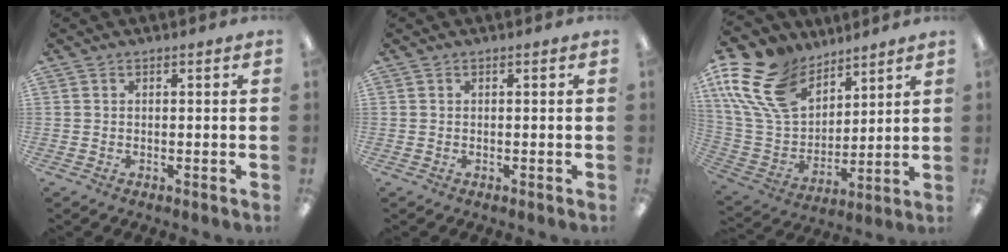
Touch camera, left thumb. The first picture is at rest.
{"total": 0.0}
{"total": 19.5, "force": [12.0, 11.9, 9.7], "torque": [-0.236, -0.059, 0.225]}